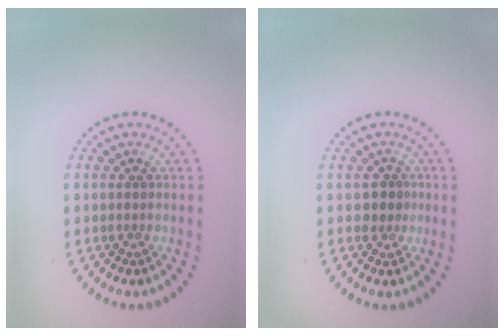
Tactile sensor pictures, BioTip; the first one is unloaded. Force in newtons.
{"total": 1.4, "press": 1.2, "slide": 0.7}